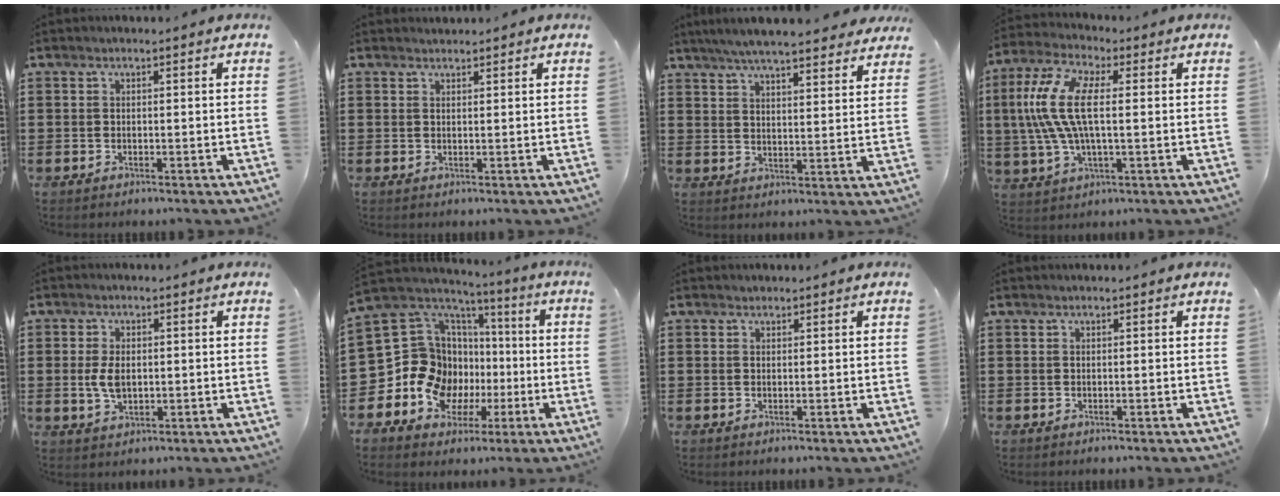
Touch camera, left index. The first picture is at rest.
{"total": 0.9, "force": [0.9, 0.1, 0.0], "torque": [-0.002, -0.001, 0.019]}
{"total": 6.3, "force": [5.8, 0.2, 2.4], "torque": [-0.066, -0.023, 0.104]}
{"total": 11.6, "force": [1.3, 4.8, 10.5], "torque": [-0.244, -0.006, 0.014]}
{"total": 4.2, "force": [0.2, 2.3, 3.5], "torque": [-0.091, -0.002, -0.003]}
{"total": 13.2, "force": [-1.9, 12.4, 4.2], "torque": [-0.126, -0.026, -0.020]}
{"total": 0.6, "force": [0.5, 0.3, 0.0], "torque": [-0.001, 0.001, 0.011]}
{"total": 0.0}